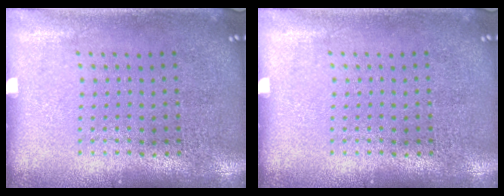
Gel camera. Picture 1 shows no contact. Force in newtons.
{"total": 0.0}